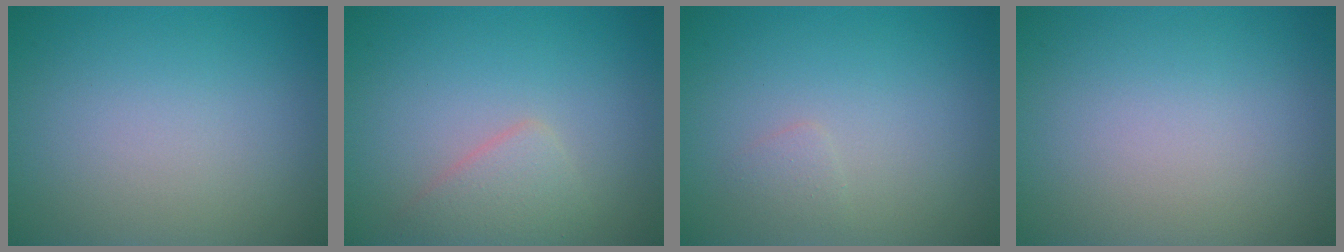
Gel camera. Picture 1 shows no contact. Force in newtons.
{"total": 2.2, "press": 2.1, "slide": 0.2}
{"total": 0.8, "press": 0.8, "slide": 0.1}
{"total": 0.0}